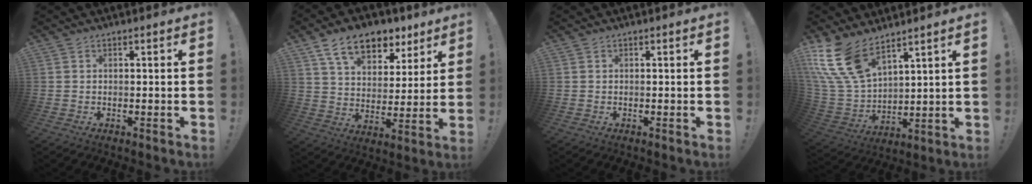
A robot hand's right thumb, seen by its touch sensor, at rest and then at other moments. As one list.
[{"total": 14.6, "force": [9.4, 8.4, 7.4], "torque": [-0.129, -0.048, 0.172]}, {"total": 0.0}, {"total": 16.5, "force": [11.4, 7.8, 9.0], "torque": [-0.204, -0.071, 0.217]}]